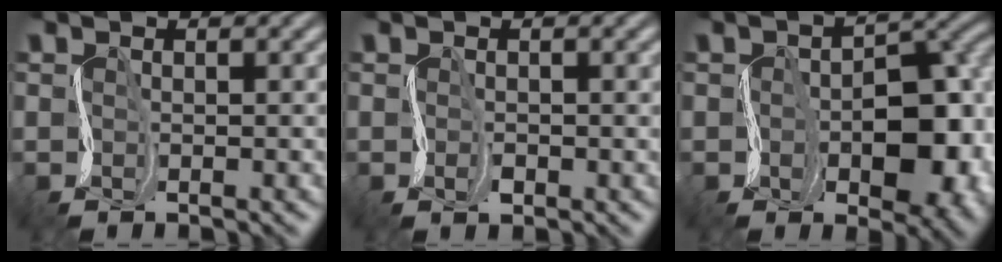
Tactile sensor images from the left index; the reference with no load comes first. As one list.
[{"total": 0.7, "force": [0.0, 0.5, 0.5], "torque": [-0.011, 0.001, 0.001]}, {"total": 9.3, "force": [-2.0, 5.3, 7.4], "torque": [-0.094, 0.010, -0.035]}]